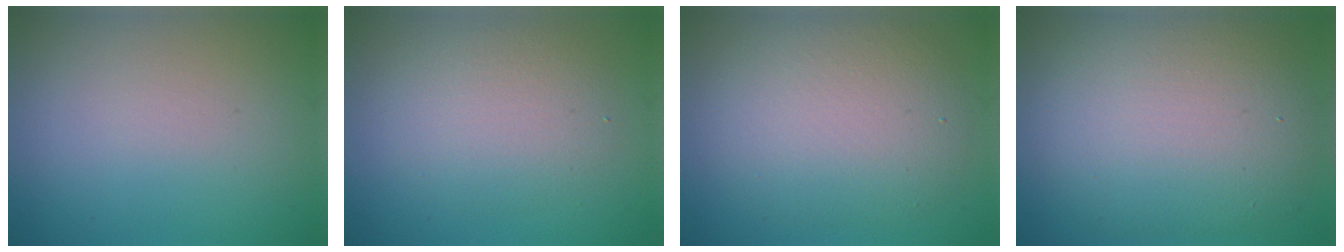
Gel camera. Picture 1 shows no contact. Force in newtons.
{"total": 3.7, "press": 3.7, "slide": 0.3}
{"total": 6.5, "press": 6.5, "slide": 0.6}
{"total": 10.5, "press": 10.5, "slide": 0.4}